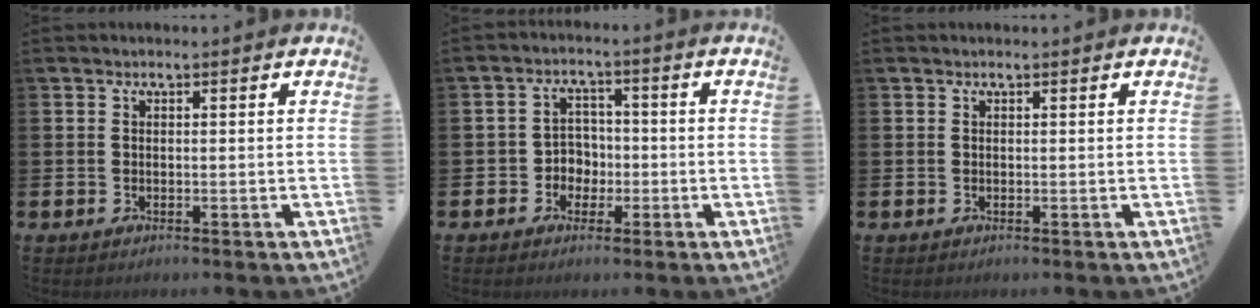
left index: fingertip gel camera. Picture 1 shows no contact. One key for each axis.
{"total": 3.5, "fx": -1.0, "fy": 3.3, "fz": 0.9, "tx": -0.025, "ty": 0.003, "tz": -0.026}
{"total": 0.0}